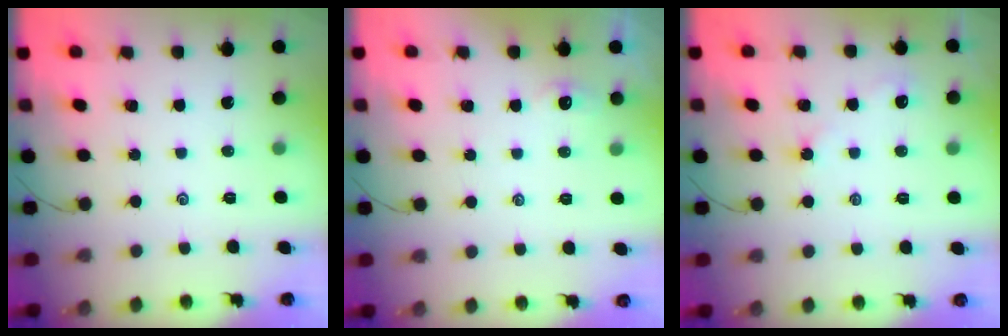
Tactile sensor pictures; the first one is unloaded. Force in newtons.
{"total": 2.4, "press": 2.4, "slide": 0.3}
{"total": 3.1, "press": 3.1, "slide": 0.6}